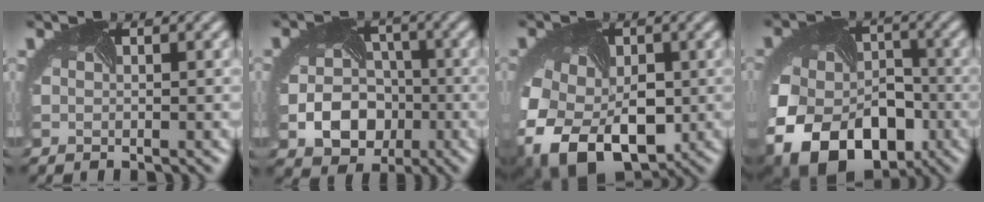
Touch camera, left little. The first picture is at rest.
{"total": 7.0, "force": [-2.3, 5.6, 3.5], "torque": [-0.057, -0.022, -0.032]}
{"total": 11.7, "force": [-3.8, 8.1, 7.5], "torque": [-0.154, -0.039, -0.050]}
{"total": 16.1, "force": [-6.8, 11.4, 9.0], "torque": [-0.185, -0.040, -0.102]}